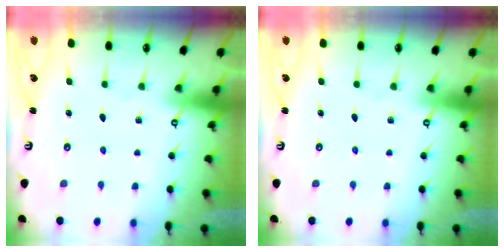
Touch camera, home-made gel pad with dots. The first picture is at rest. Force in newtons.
{"total": 0.0}